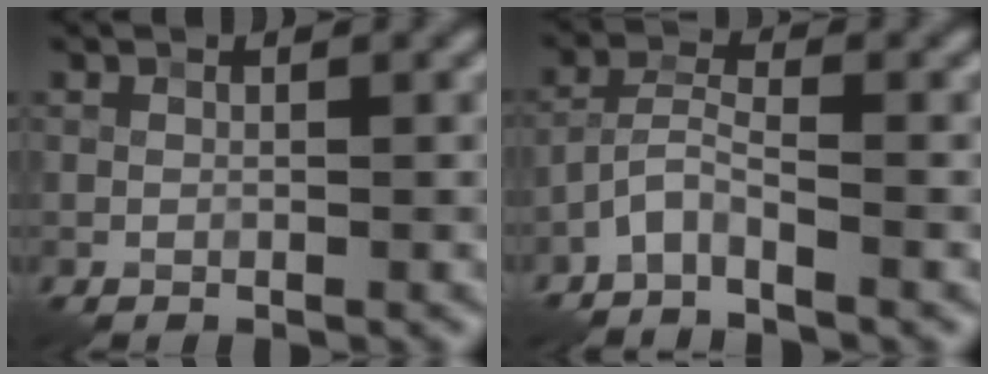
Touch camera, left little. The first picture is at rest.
{"total": 2.7, "force": [-2.2, 0.5, 1.6], "torque": [-0.035, 0.007, -0.052]}